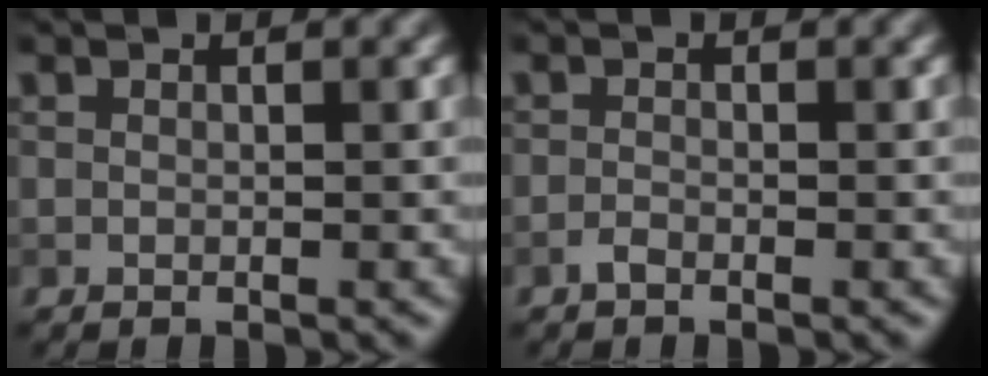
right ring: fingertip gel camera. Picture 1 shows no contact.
{"total": 0.8, "force": [-0.7, 0.2, 0.4], "torque": [-0.008, 0.000, -0.016]}